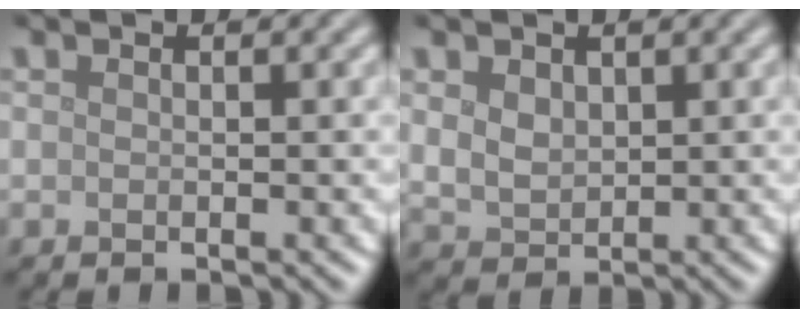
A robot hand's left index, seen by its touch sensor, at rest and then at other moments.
{"total": 2.3, "force": [1.0, 1.6, 1.3], "torque": [-0.030, -0.002, 0.022]}